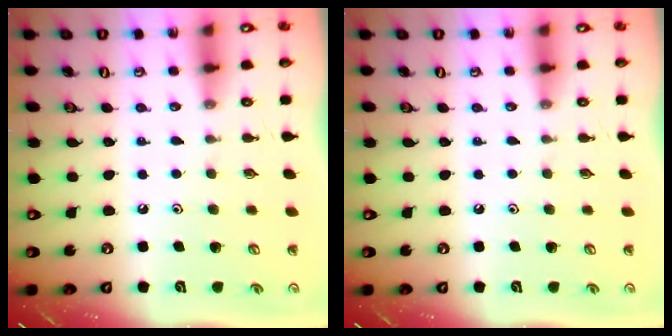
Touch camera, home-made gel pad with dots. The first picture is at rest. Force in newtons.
{"total": 0.0}